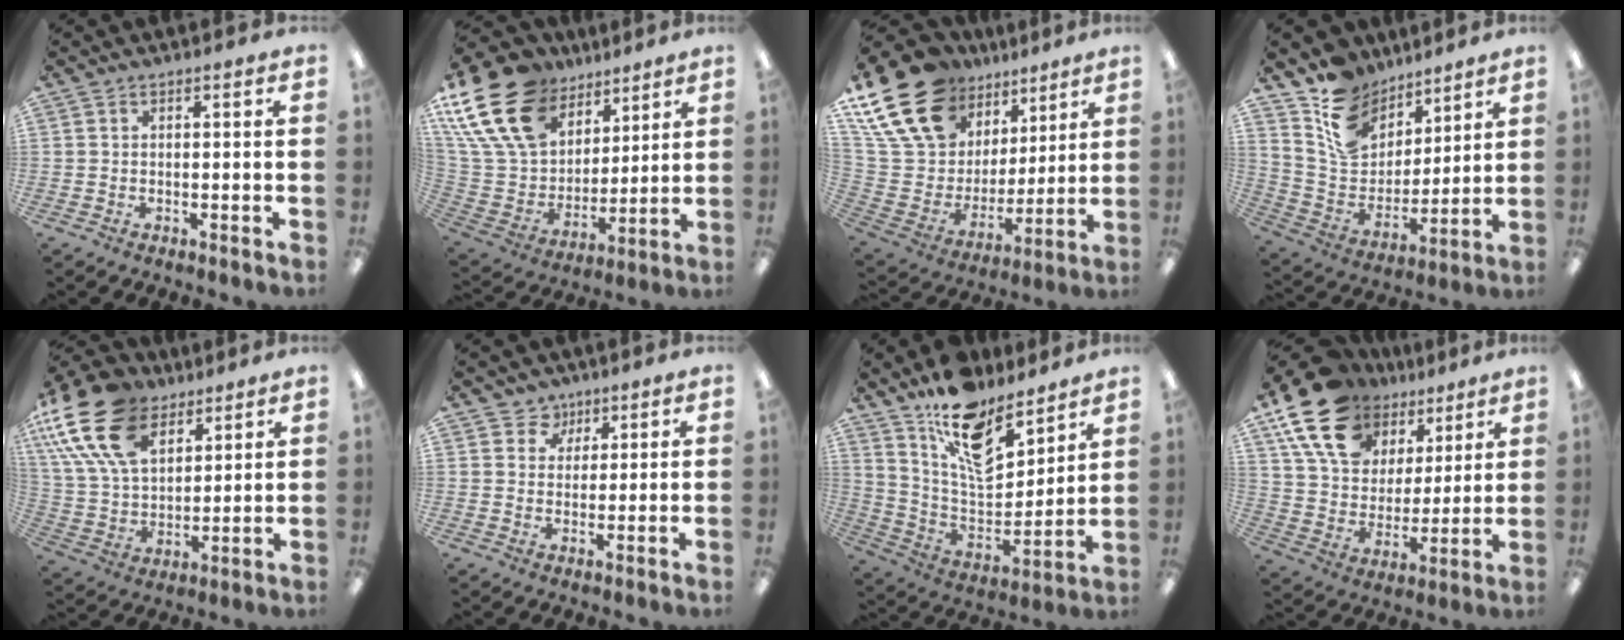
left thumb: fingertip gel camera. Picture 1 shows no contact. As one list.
[{"total": 23.7, "force": [13.2, 15.3, 12.4], "torque": [-0.262, -0.062, 0.253]}, {"total": 23.3, "force": [15.0, 14.2, 10.9], "torque": [-0.232, -0.083, 0.286]}, {"total": 15.1, "force": [10.0, 10.1, 5.1], "torque": [-0.111, -0.067, 0.195]}, {"total": 21.9, "force": [11.6, 13.5, 12.7], "torque": [-0.280, -0.056, 0.211]}, {"total": 4.9, "force": [2.9, 4.0, 0.2], "torque": [-0.010, -0.010, 0.051]}, {"total": 16.0, "force": [11.4, 7.6, 8.1], "torque": [-0.139, -0.089, 0.208]}, {"total": 20.0, "force": [12.5, 12.6, 9.2], "torque": [-0.179, -0.056, 0.233]}]